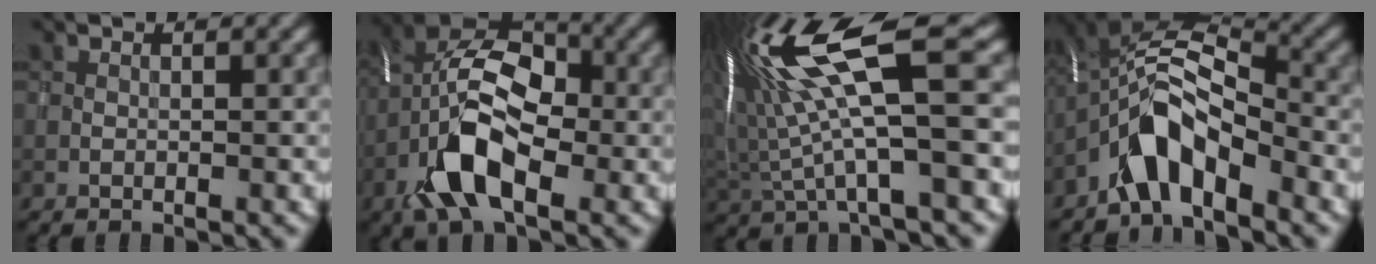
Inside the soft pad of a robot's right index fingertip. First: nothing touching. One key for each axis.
{"total": 10.1, "fx": -3.3, "fy": 5.3, "fz": 8.0, "tx": -0.156, "ty": 0.007, "tz": -0.072}
{"total": 13.6, "fx": 3.9, "fy": 2.9, "fz": 12.7, "tx": -0.253, "ty": 0.016, "tz": 0.081}
{"total": 6.1, "fx": -3.6, "fy": 2.5, "fz": 4.3, "tx": -0.075, "ty": 0.009, "tz": -0.072}